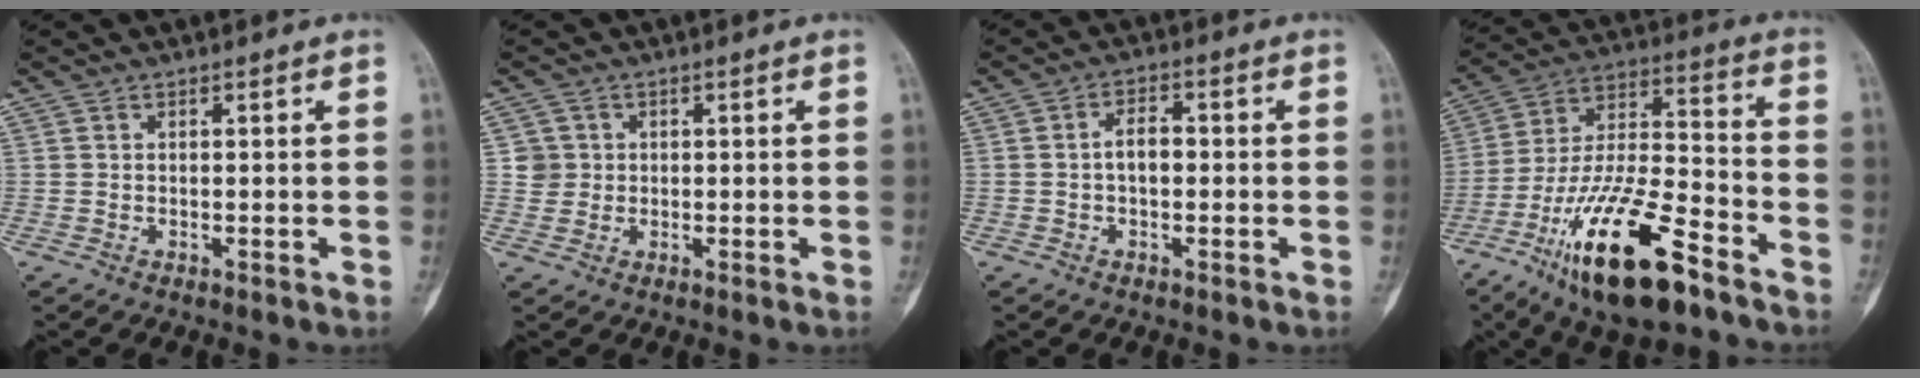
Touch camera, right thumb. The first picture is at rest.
{"total": 3.0, "force": [0.7, 2.9, 0.0], "torque": [0.025, 0.002, 0.009]}
{"total": 4.0, "force": [-0.1, 2.3, 3.2], "torque": [-0.049, 0.014, -0.006]}
{"total": 21.9, "force": [-12.8, 6.9, 16.4], "torque": [-0.315, 0.063, -0.229]}